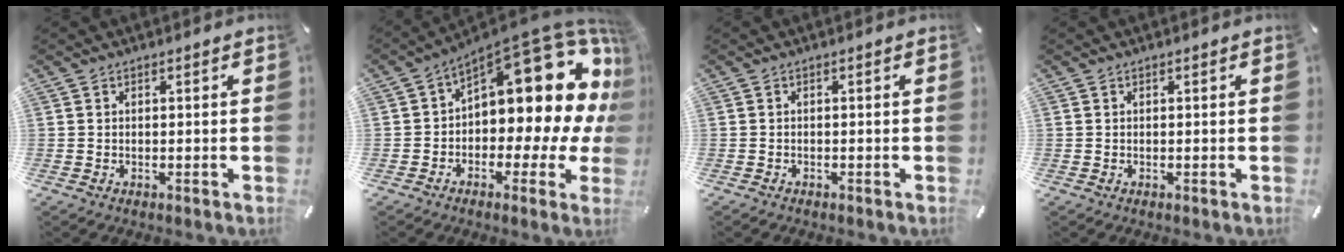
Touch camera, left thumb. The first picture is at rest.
{"total": 16.8, "force": [8.1, 7.8, 12.5], "torque": [-0.160, -0.081, 0.130]}
{"total": 0.6, "force": [-0.5, 0.3, 0.0], "torque": [0.000, 0.002, -0.012]}
{"total": 0.0}